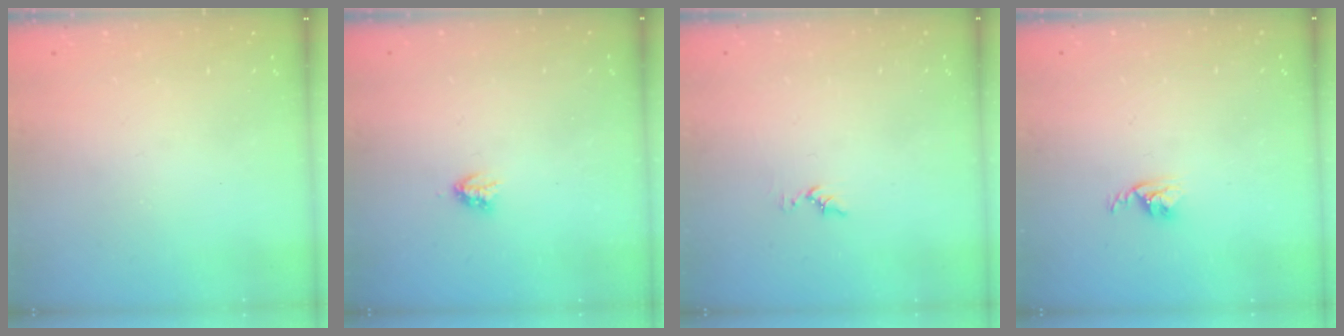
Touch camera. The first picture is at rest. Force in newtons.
{"total": 2.9, "press": 2.9, "slide": 0.5}
{"total": 5.6, "press": 5.6, "slide": 0.5}
{"total": 2.9, "press": 2.9, "slide": 0.4}